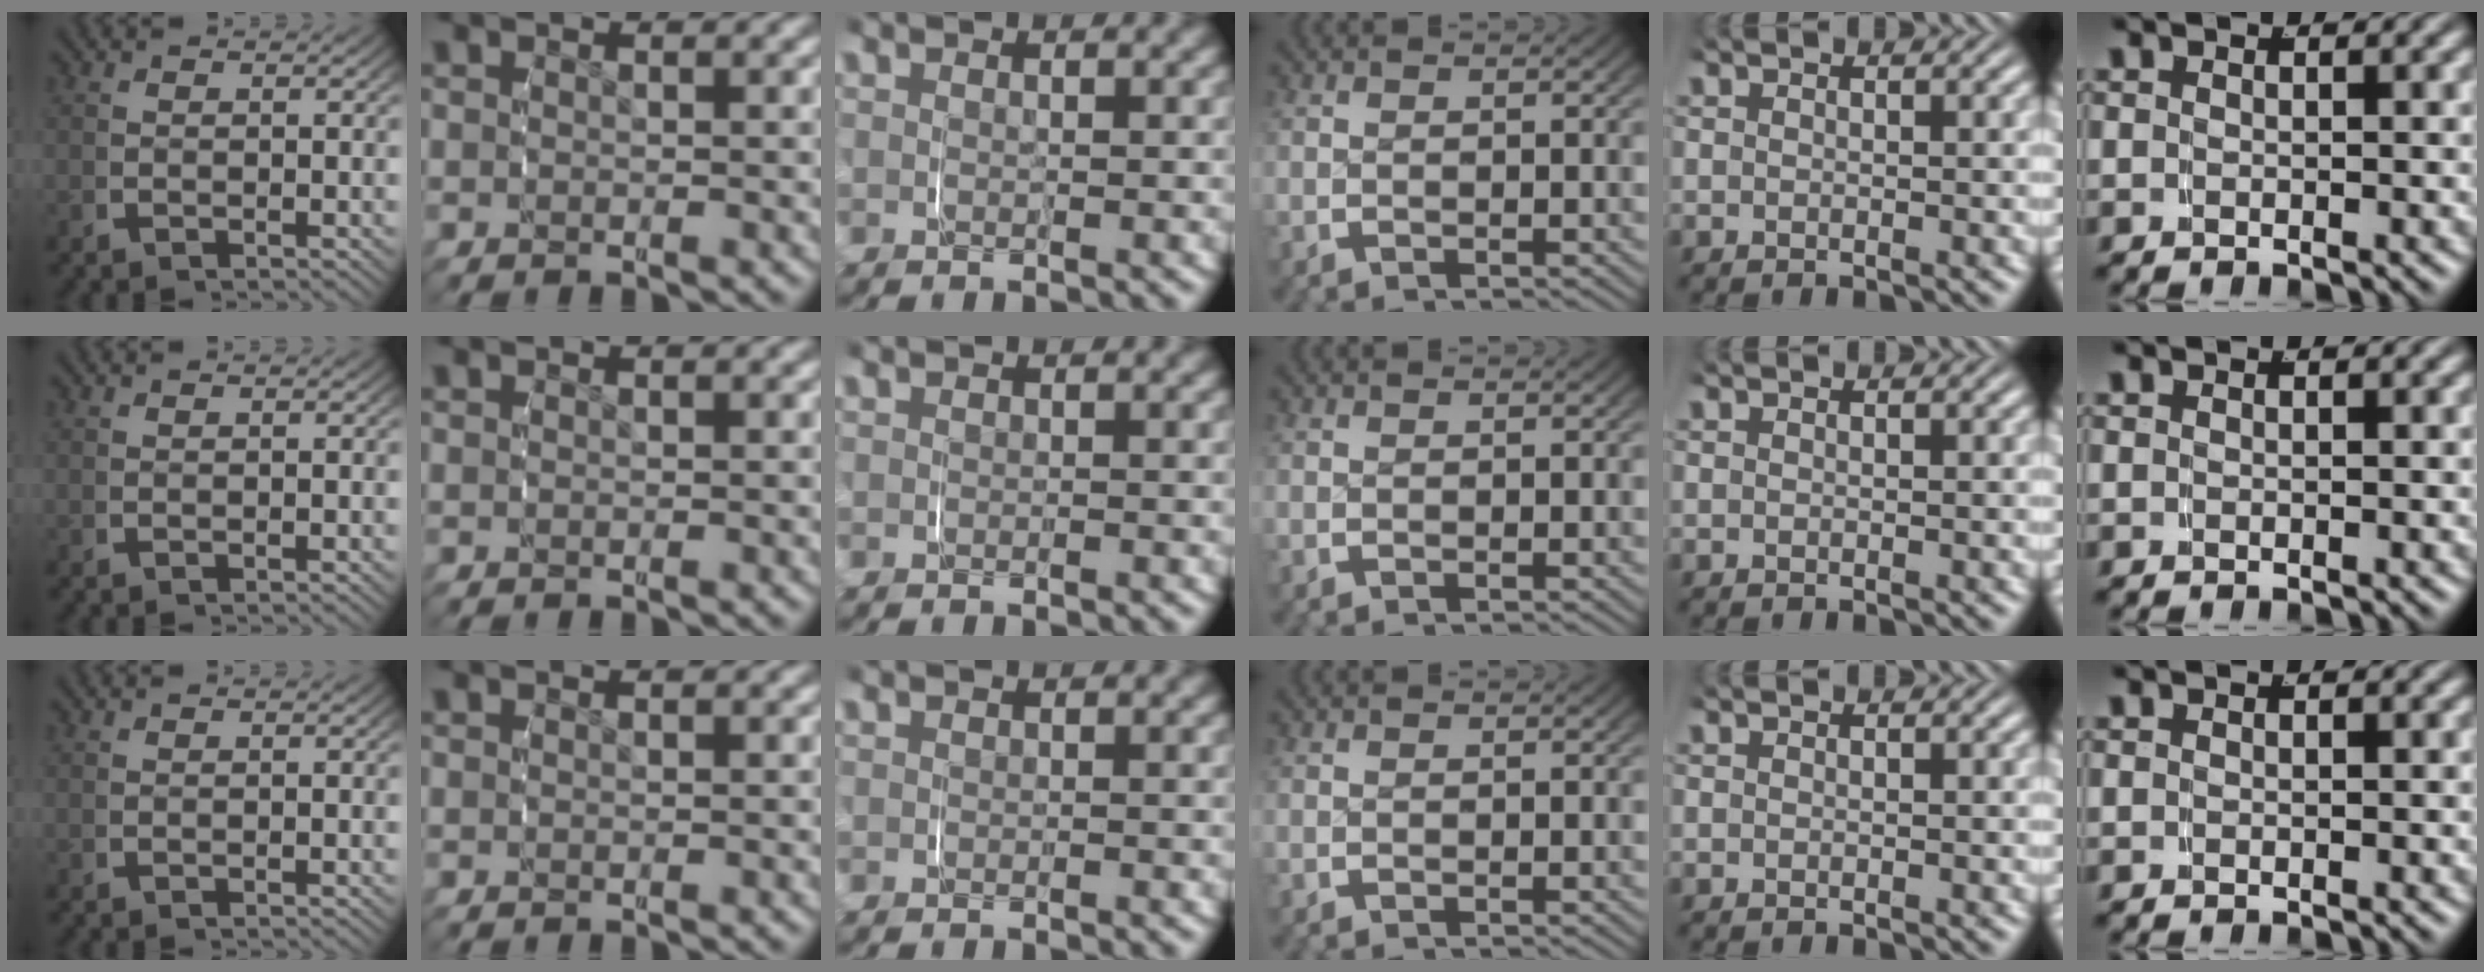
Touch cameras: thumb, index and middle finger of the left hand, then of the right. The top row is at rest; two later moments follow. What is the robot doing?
{"motion": "grasp_and_lifting", "object": "ribbon"}